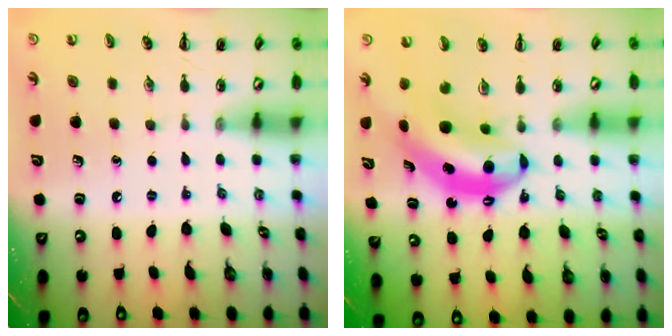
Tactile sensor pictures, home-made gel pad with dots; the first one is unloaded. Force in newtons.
{"total": 7.2, "press": 7.1, "slide": 1.1}